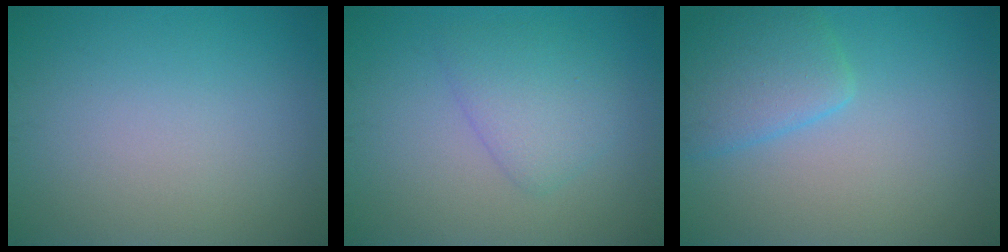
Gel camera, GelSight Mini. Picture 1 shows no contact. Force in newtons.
{"total": 3.1, "press": 3.0, "slide": 0.3}
{"total": 3.9, "press": 3.9, "slide": 0.2}